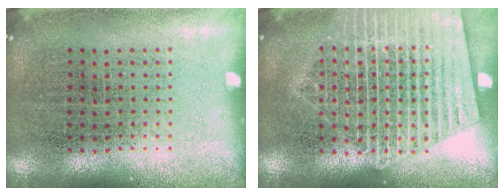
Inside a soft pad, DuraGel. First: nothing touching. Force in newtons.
{"total": 2.7, "press": 2.7, "slide": 0.4}